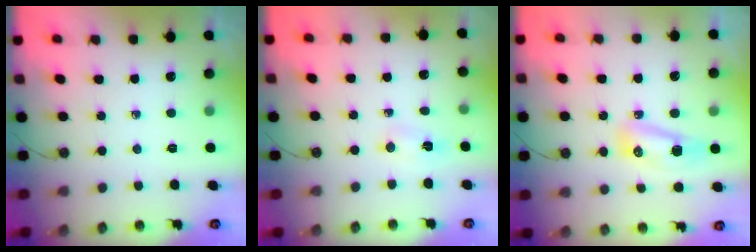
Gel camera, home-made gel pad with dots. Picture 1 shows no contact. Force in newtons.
{"total": 2.4, "press": 2.2, "slide": 1.0}
{"total": 7.7, "press": 7.6, "slide": 1.2}